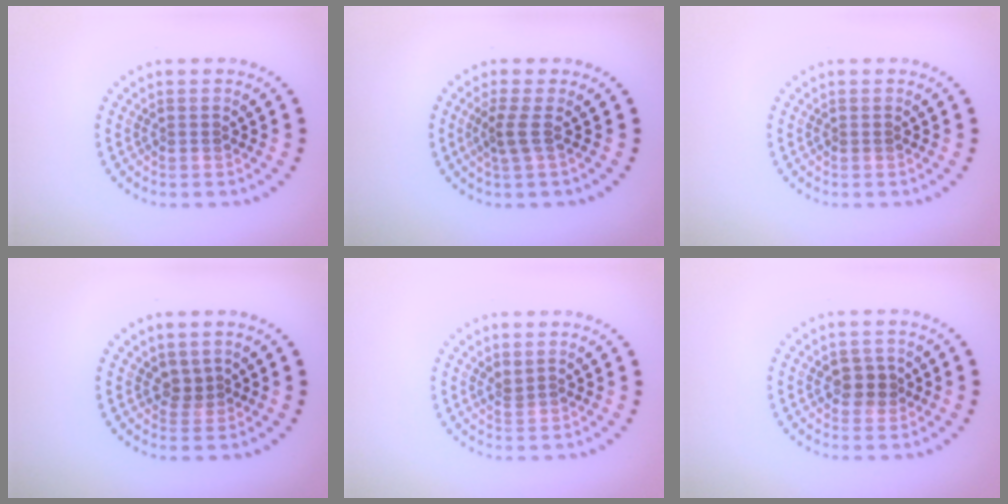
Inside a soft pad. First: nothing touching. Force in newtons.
{"total": 1.8, "press": 1.2, "slide": 1.4}
{"total": 0.0}
{"total": 1.4, "press": 1.1, "slide": 0.9}
{"total": 0.6, "press": 0.2, "slide": 0.5}
{"total": 1.7, "press": 1.6, "slide": 0.6}